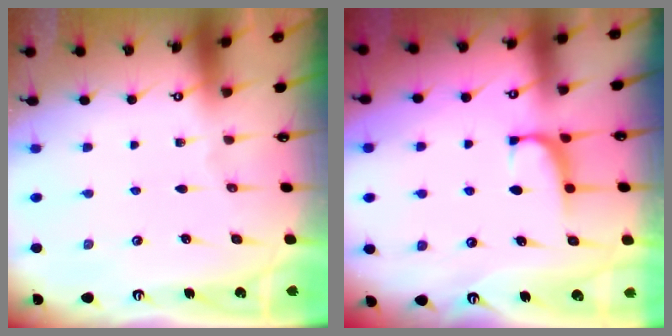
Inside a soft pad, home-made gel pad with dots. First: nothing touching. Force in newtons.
{"total": 0.8, "press": 0.6, "slide": 0.6}